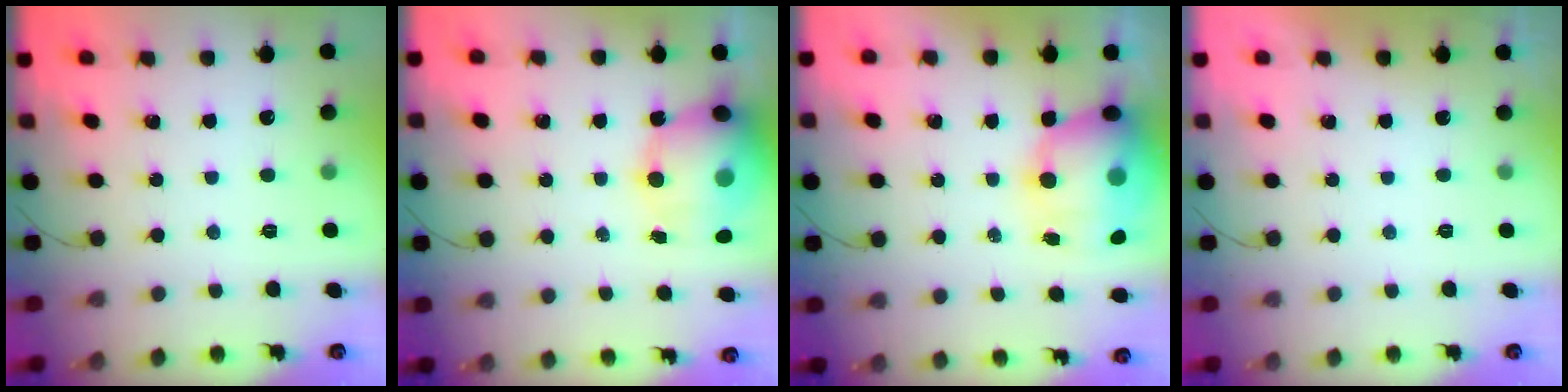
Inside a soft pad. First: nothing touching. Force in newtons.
{"total": 15.0, "press": 14.5, "slide": 3.9}
{"total": 12.7, "press": 12.5, "slide": 2.1}
{"total": 0.0}